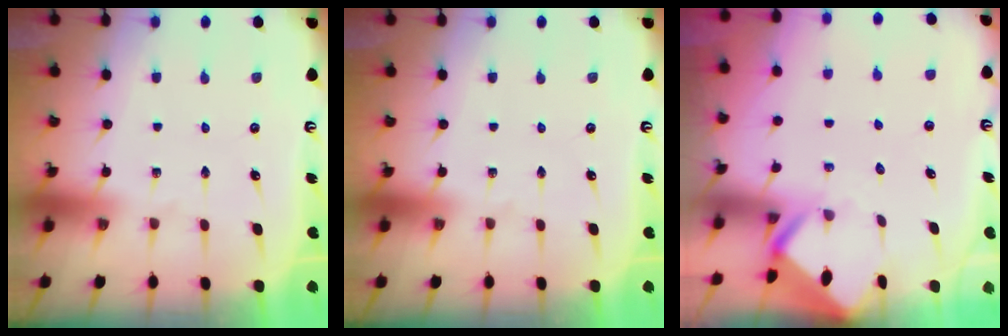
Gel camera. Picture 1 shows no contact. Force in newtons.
{"total": 0.0}
{"total": 2.4, "press": 2.4, "slide": 0.1}